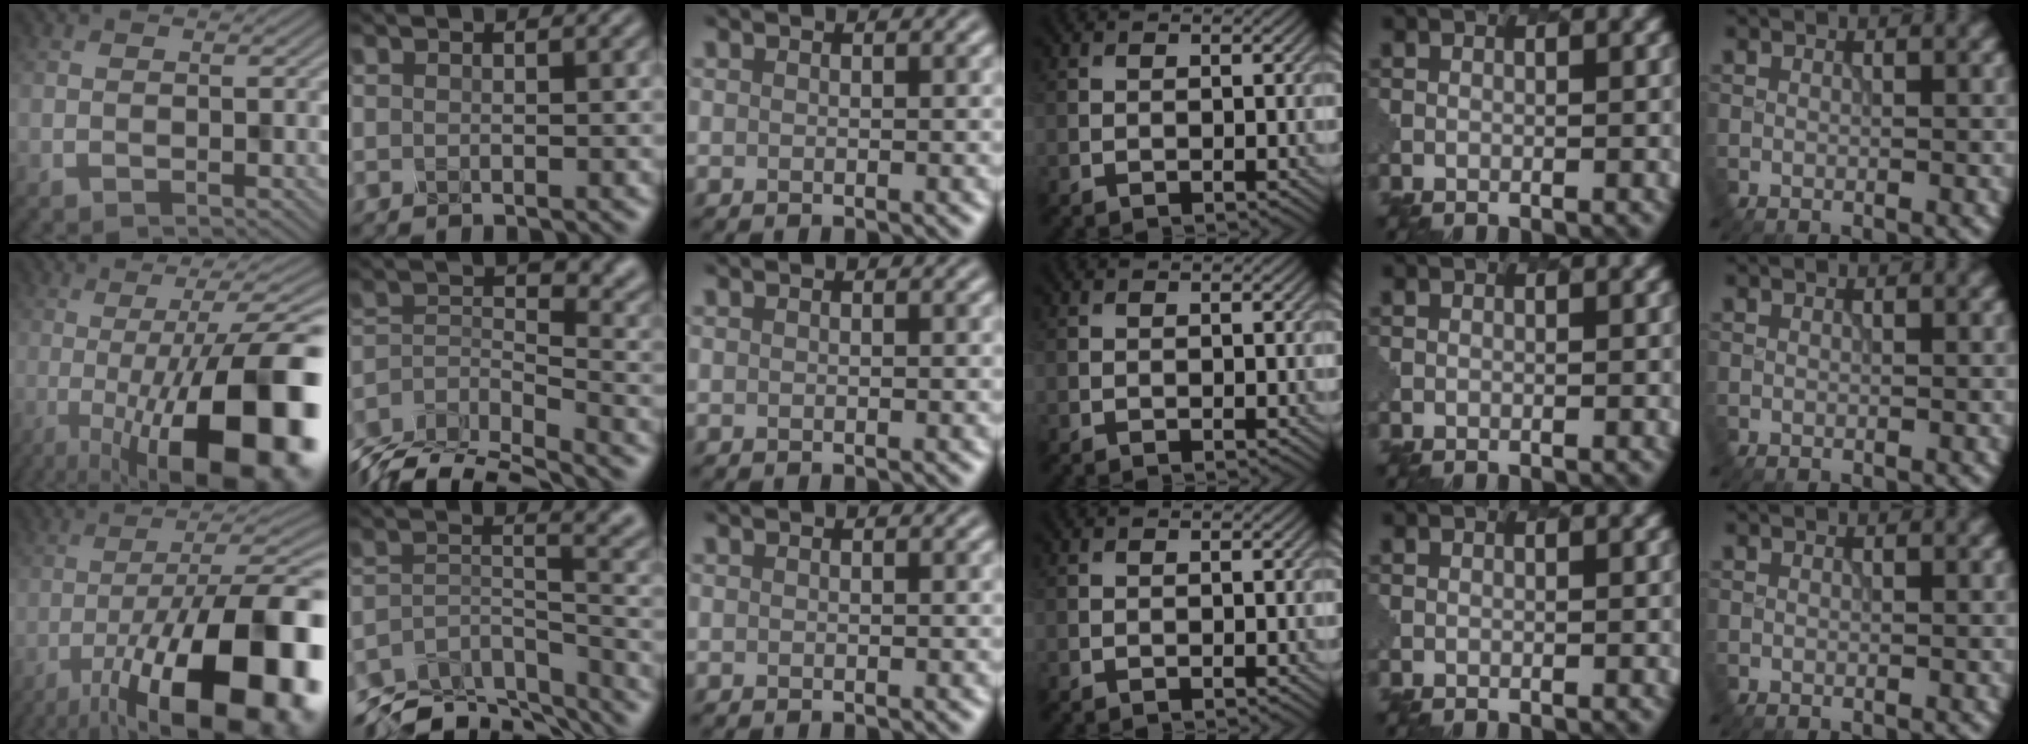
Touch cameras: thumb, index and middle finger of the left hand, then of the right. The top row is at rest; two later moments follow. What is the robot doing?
{"motion": "dispense", "object": "syringe"}